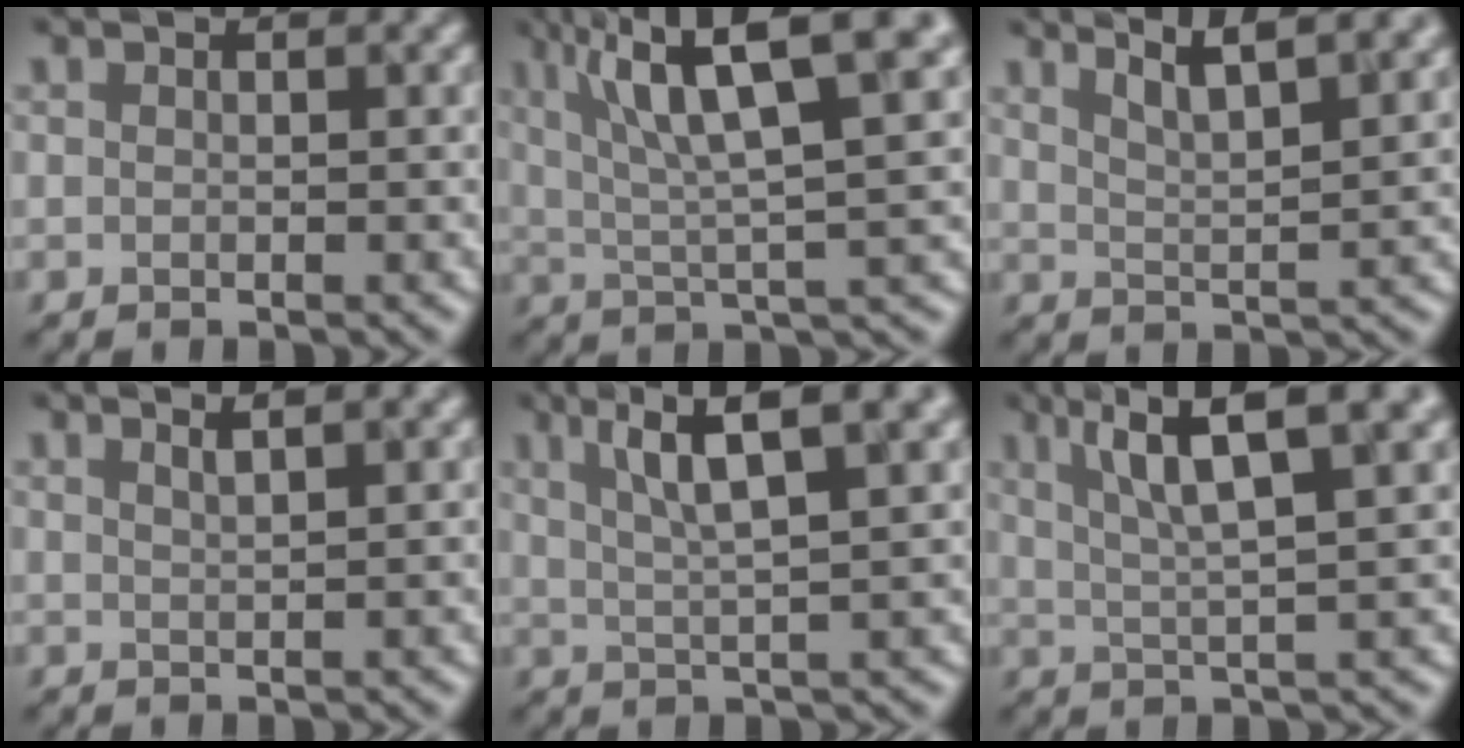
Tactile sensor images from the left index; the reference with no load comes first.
{"total": 10.7, "force": [4.7, 2.1, 9.4], "torque": [-0.154, 0.023, 0.090]}
{"total": 5.3, "force": [3.8, 1.0, 3.6], "torque": [-0.053, 0.020, 0.061]}
{"total": 1.8, "force": [1.1, 0.4, 1.4], "torque": [-0.003, 0.020, 0.007]}
{"total": 7.0, "force": [3.1, 1.2, 6.2], "torque": [-0.103, 0.014, 0.070]}
{"total": 7.9, "force": [3.4, 1.4, 7.0], "torque": [-0.118, 0.016, 0.073]}